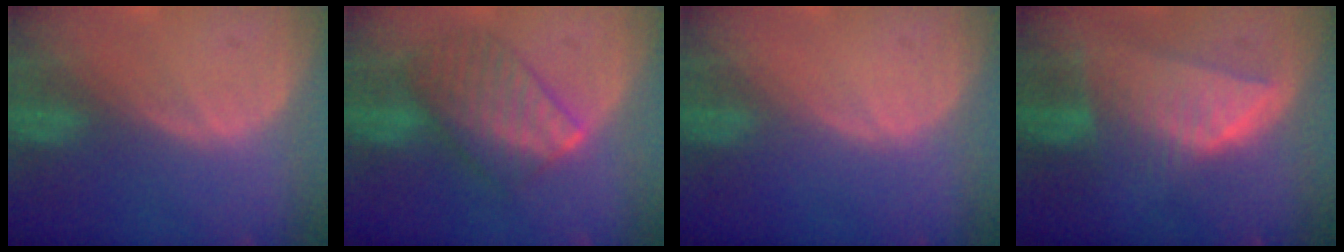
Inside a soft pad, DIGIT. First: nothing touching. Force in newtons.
{"total": 7.9, "press": 7.9, "slide": 0.3}
{"total": 0.0}
{"total": 8.0, "press": 7.2, "slide": 3.5}